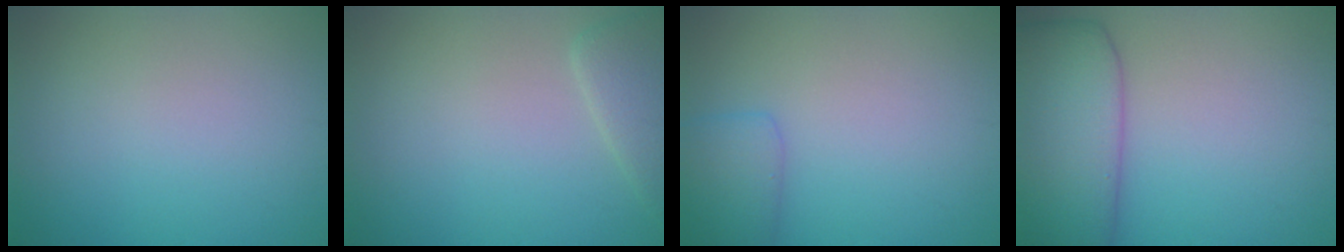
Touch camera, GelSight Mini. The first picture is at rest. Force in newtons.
{"total": 2.6, "press": 2.6, "slide": 0.3}
{"total": 2.4, "press": 2.4, "slide": 0.1}
{"total": 6.7, "press": 6.7, "slide": 0.2}